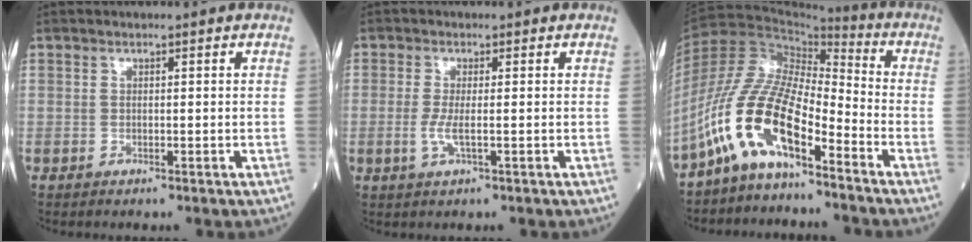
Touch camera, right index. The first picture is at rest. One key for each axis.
{"total": 2.6, "fx": -0.5, "fy": 0.4, "fz": 2.5, "tx": -0.062, "ty": -0.005, "tz": -0.009}
{"total": 13.1, "fx": -8.0, "fy": 3.8, "fz": 9.7, "tx": -0.212, "ty": 0.021, "tz": -0.153}